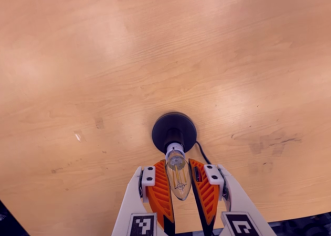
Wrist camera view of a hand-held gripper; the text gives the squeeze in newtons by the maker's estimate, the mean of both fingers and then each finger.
{"total": 12.3, "left": 12.3, "right": 12.3}